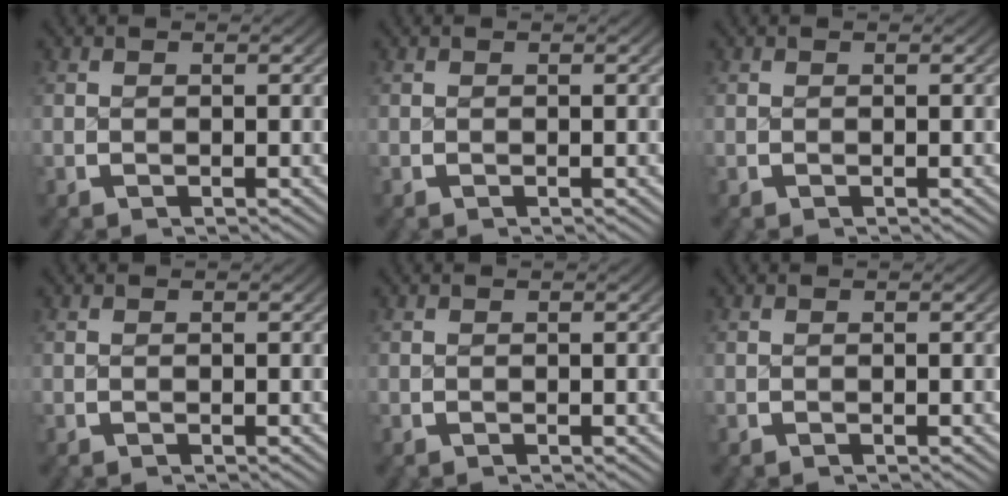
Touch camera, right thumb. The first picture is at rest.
{"total": 0.0}
{"total": 0.0}
{"total": 0.0}
{"total": 0.0}
{"total": 0.0}